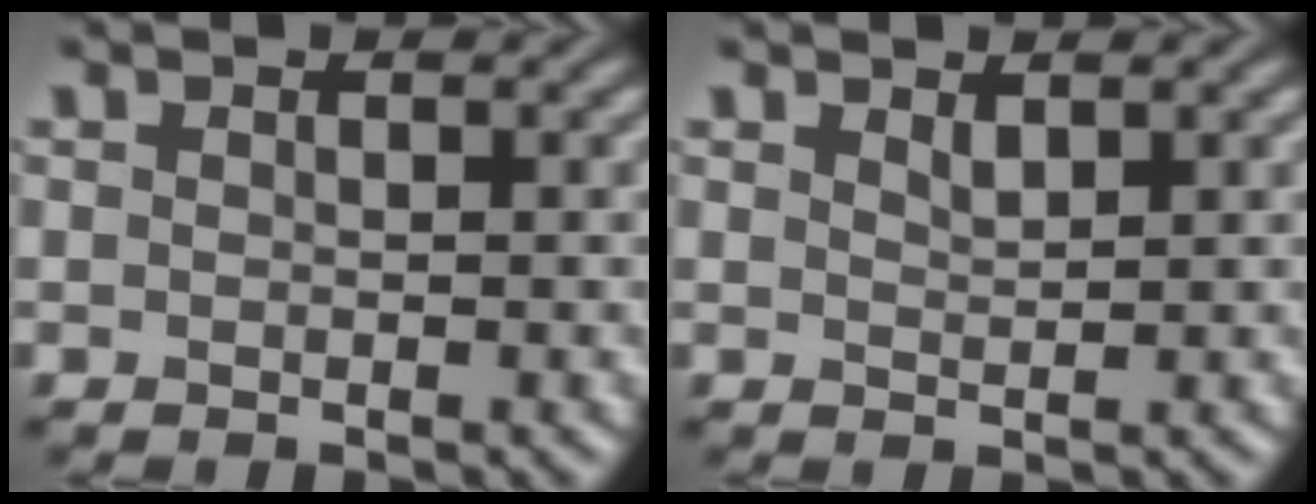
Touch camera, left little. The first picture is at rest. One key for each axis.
{"total": 0.9, "fx": 0.8, "fy": 0.2, "fz": 0.4, "tx": -0.009, "ty": -0.001, "tz": 0.016}